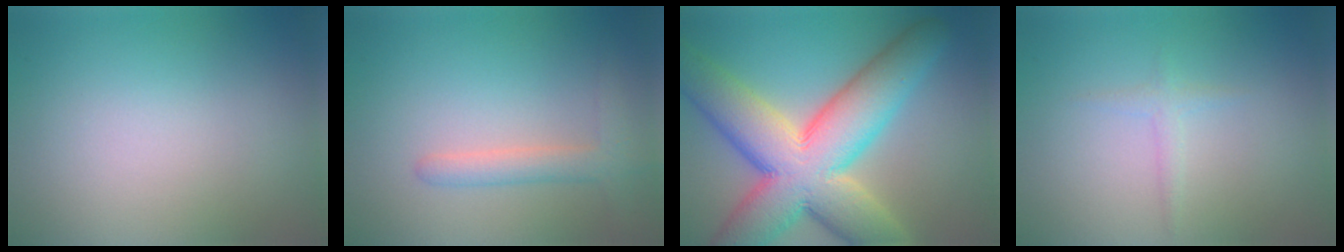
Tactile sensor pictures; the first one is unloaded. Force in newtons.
{"total": 2.4, "press": 2.4, "slide": 0.3}
{"total": 13.6, "press": 13.6, "slide": 0.5}
{"total": 1.0, "press": 1.0, "slide": 0.1}